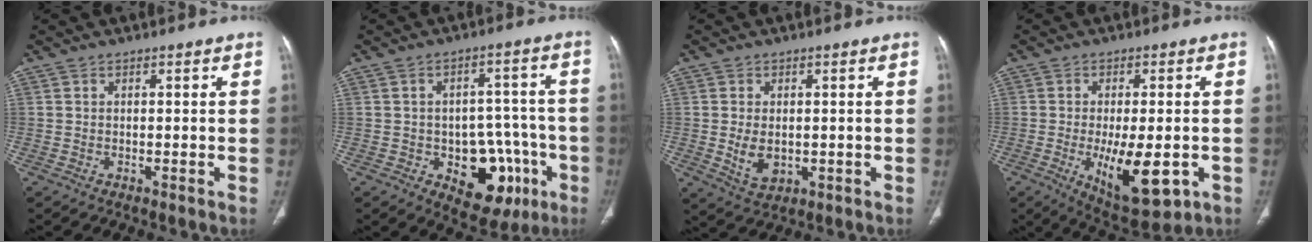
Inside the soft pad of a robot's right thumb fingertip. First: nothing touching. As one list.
[{"total": 14.5, "force": [-5.2, 9.1, 10.1], "torque": [-0.084, 0.037, -0.058]}, {"total": 5.5, "force": [-0.4, 3.7, 4.0], "torque": [-0.067, -0.010, 0.005]}, {"total": 13.2, "force": [-3.6, 5.4, 11.4], "torque": [-0.168, -0.013, -0.039]}]